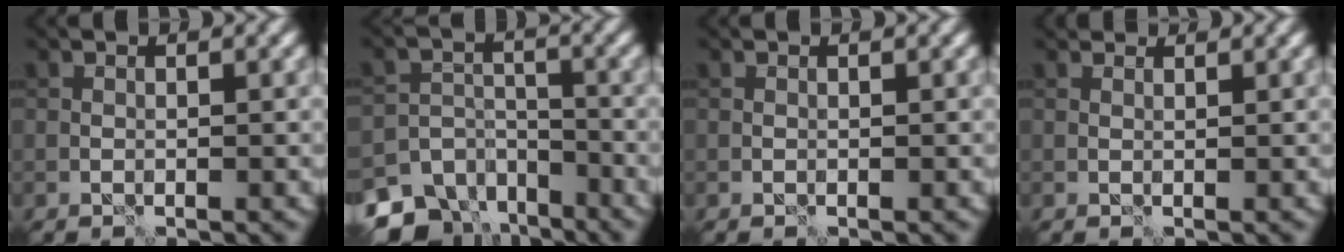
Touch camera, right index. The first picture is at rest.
{"total": 9.6, "force": [-7.6, 5.5, 2.3], "torque": [-0.027, -0.009, -0.118]}
{"total": 0.0}
{"total": 1.7, "force": [1.3, 0.7, 0.8], "torque": [-0.019, 0.000, 0.014]}